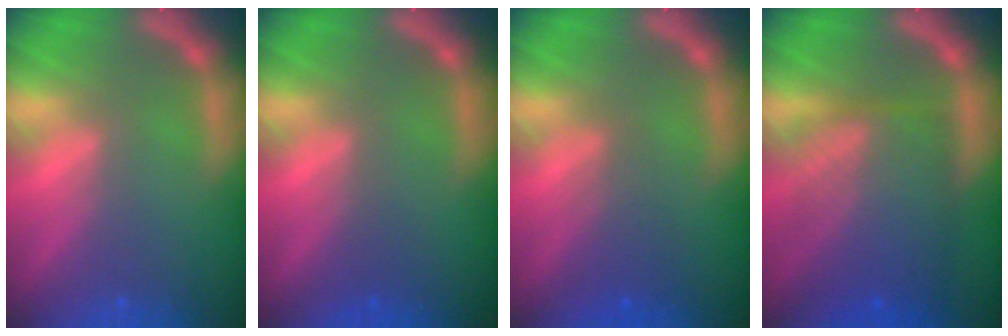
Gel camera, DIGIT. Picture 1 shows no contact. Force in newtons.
{"total": 1.0}
{"total": 2.5}
{"total": 9.1}